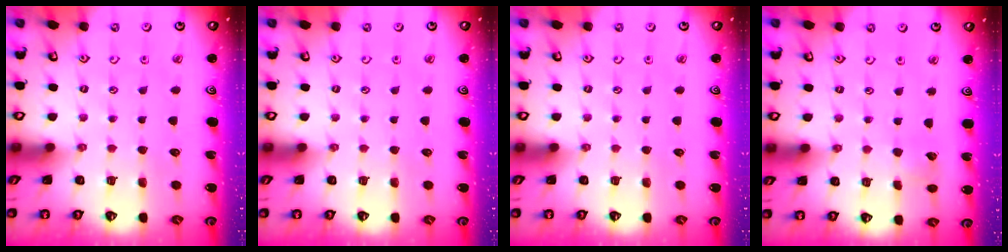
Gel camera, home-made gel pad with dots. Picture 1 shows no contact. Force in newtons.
{"total": 0.0}
{"total": 0.0}
{"total": 2.8, "press": 2.7, "slide": 0.3}